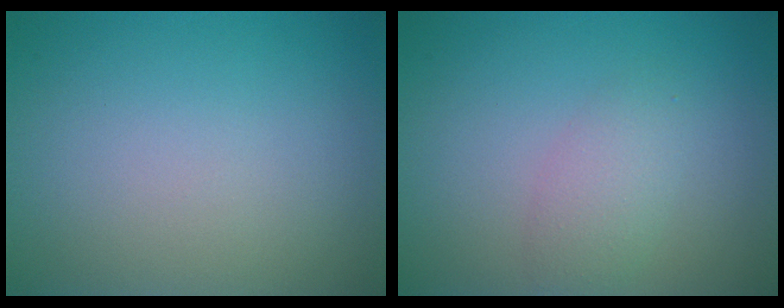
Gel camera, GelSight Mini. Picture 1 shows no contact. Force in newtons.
{"total": 2.1, "press": 2.1, "slide": 0.1}